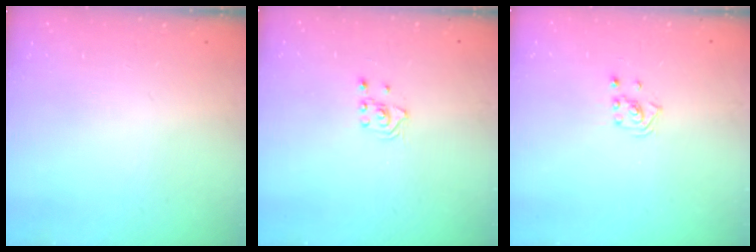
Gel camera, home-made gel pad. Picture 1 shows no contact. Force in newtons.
{"total": 2.1, "press": 2.1, "slide": 0.2}
{"total": 1.3, "press": 1.3, "slide": 0.1}